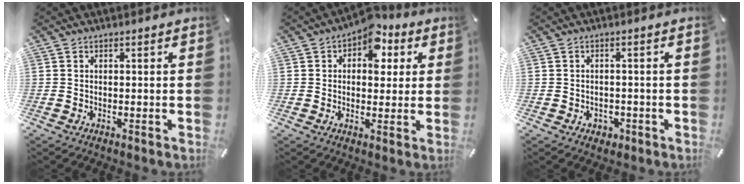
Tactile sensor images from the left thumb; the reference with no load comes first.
{"total": 8.8, "force": [3.6, 6.0, 5.4], "torque": [-0.064, -0.022, 0.055]}
{"total": 2.2, "force": [-0.8, 1.9, 0.7], "torque": [-0.014, 0.003, -0.017]}